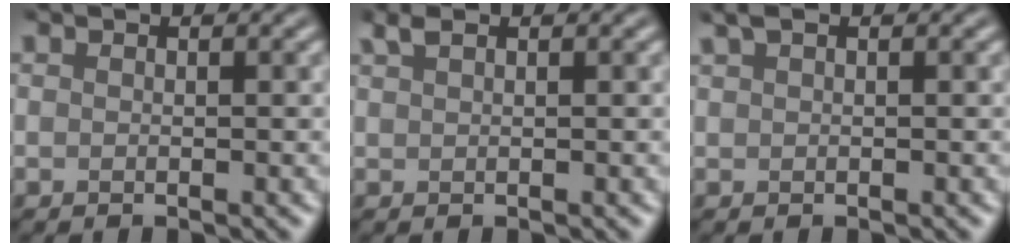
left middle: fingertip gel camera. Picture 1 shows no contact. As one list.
[{"total": 1.0, "force": [0.1, -0.9, -0.5], "torque": [-0.009, -0.009, 0.035]}, {"total": 1.0, "force": [0.0, -0.9, -0.5], "torque": [-0.015, -0.009, 0.037]}]